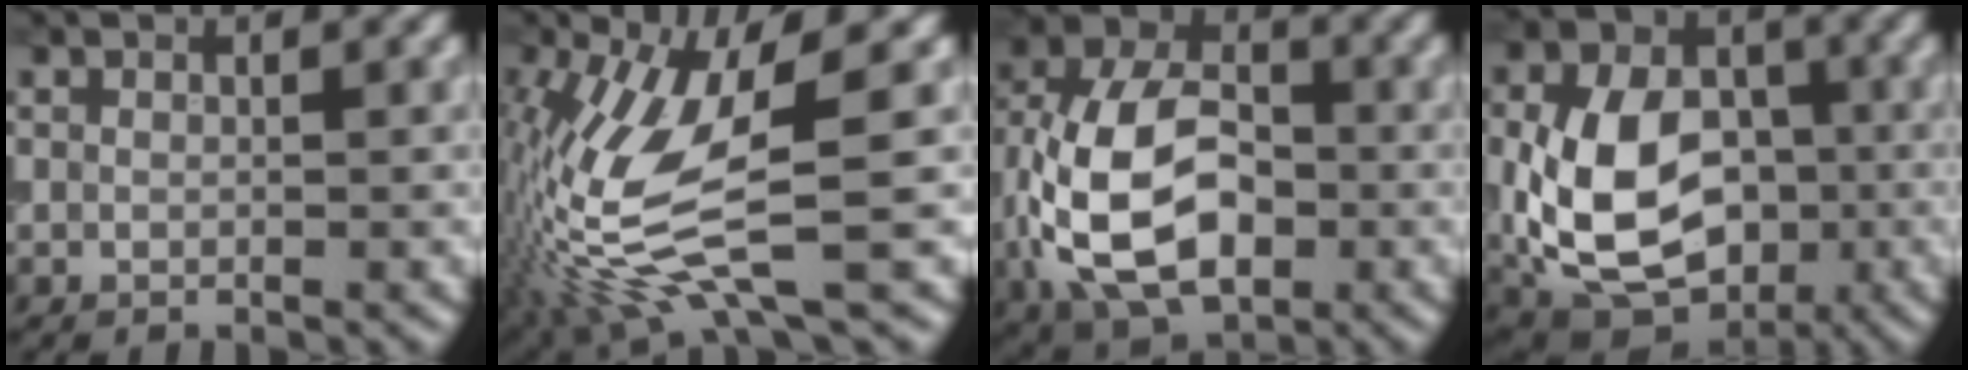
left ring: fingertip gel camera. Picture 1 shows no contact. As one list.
[{"total": 11.5, "force": [-1.3, 3.4, 10.9], "torque": [-0.238, -0.015, -0.022]}, {"total": 12.5, "force": [-1.8, 8.2, 9.3], "torque": [-0.190, -0.007, -0.042]}, {"total": 12.2, "force": [-1.6, 8.7, 8.4], "torque": [-0.178, -0.023, -0.030]}]